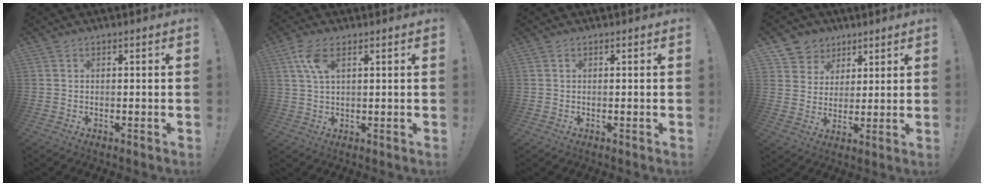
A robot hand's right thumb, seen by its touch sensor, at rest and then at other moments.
{"total": 5.8, "force": [2.5, 2.6, 4.6], "torque": [-0.092, 0.002, 0.048]}
{"total": 0.0}
{"total": 7.7, "force": [3.7, 6.7, 0.7], "torque": [-0.016, -0.029, 0.079]}